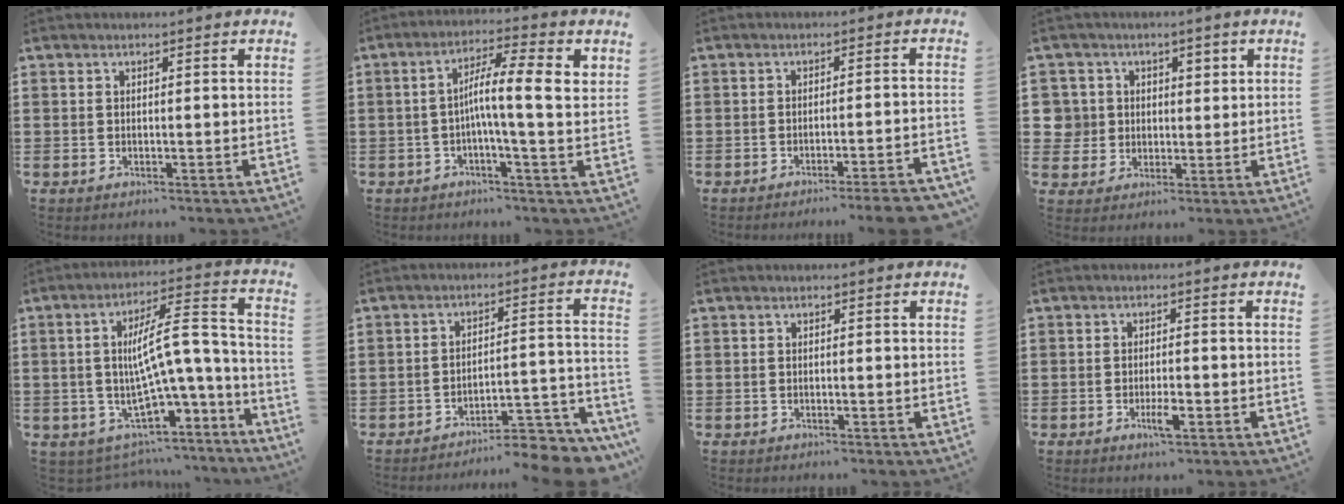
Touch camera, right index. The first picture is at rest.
{"total": 8.2, "force": [0.5, 0.9, 8.1], "torque": [-0.153, 0.000, 0.005]}
{"total": 3.5, "force": [-3.0, -0.4, 1.8], "torque": [-0.029, -0.011, -0.058]}
{"total": 5.1, "force": [0.9, 5.1, 0.3], "torque": [-0.033, 0.018, 0.017]}
{"total": 10.9, "force": [-1.5, 5.5, 9.3], "torque": [-0.152, -0.014, -0.027]}
{"total": 6.3, "force": [-5.8, 1.0, 2.3], "torque": [-0.031, 0.004, -0.110]}
{"total": 0.0}
{"total": 3.3, "force": [-1.4, 0.9, 2.9], "torque": [-0.054, 0.001, -0.026]}